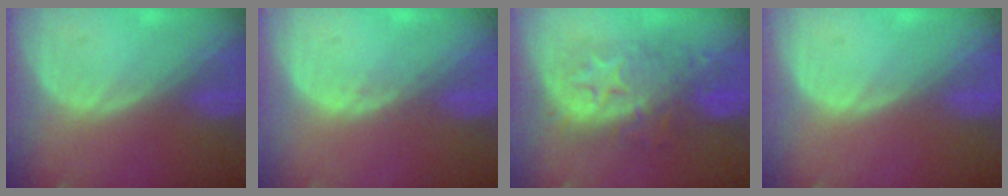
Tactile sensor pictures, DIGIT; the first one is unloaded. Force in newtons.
{"total": 0.6, "press": 0.6, "slide": 0.1}
{"total": 8.4, "press": 8.4, "slide": 0.2}
{"total": 0.0}